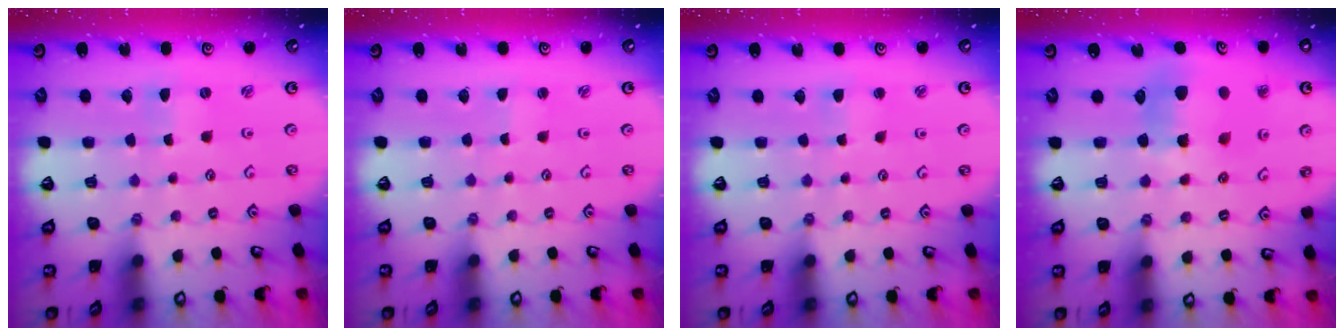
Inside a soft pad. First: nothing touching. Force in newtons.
{"total": 0.0}
{"total": 2.7, "press": 2.7, "slide": 0.3}
{"total": 10.0, "press": 9.9, "slide": 1.4}